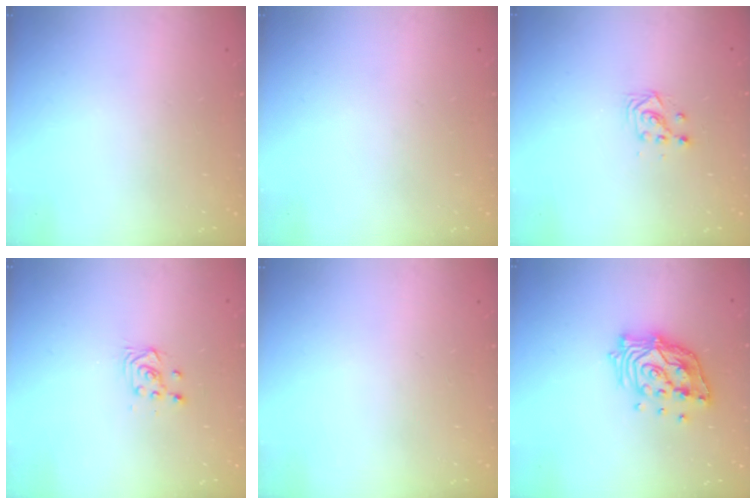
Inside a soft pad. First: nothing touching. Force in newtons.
{"total": 0.0}
{"total": 3.0, "press": 3.0, "slide": 0.2}
{"total": 4.1, "press": 4.0, "slide": 1.0}
{"total": 0.0}
{"total": 14.8, "press": 14.7, "slide": 1.9}